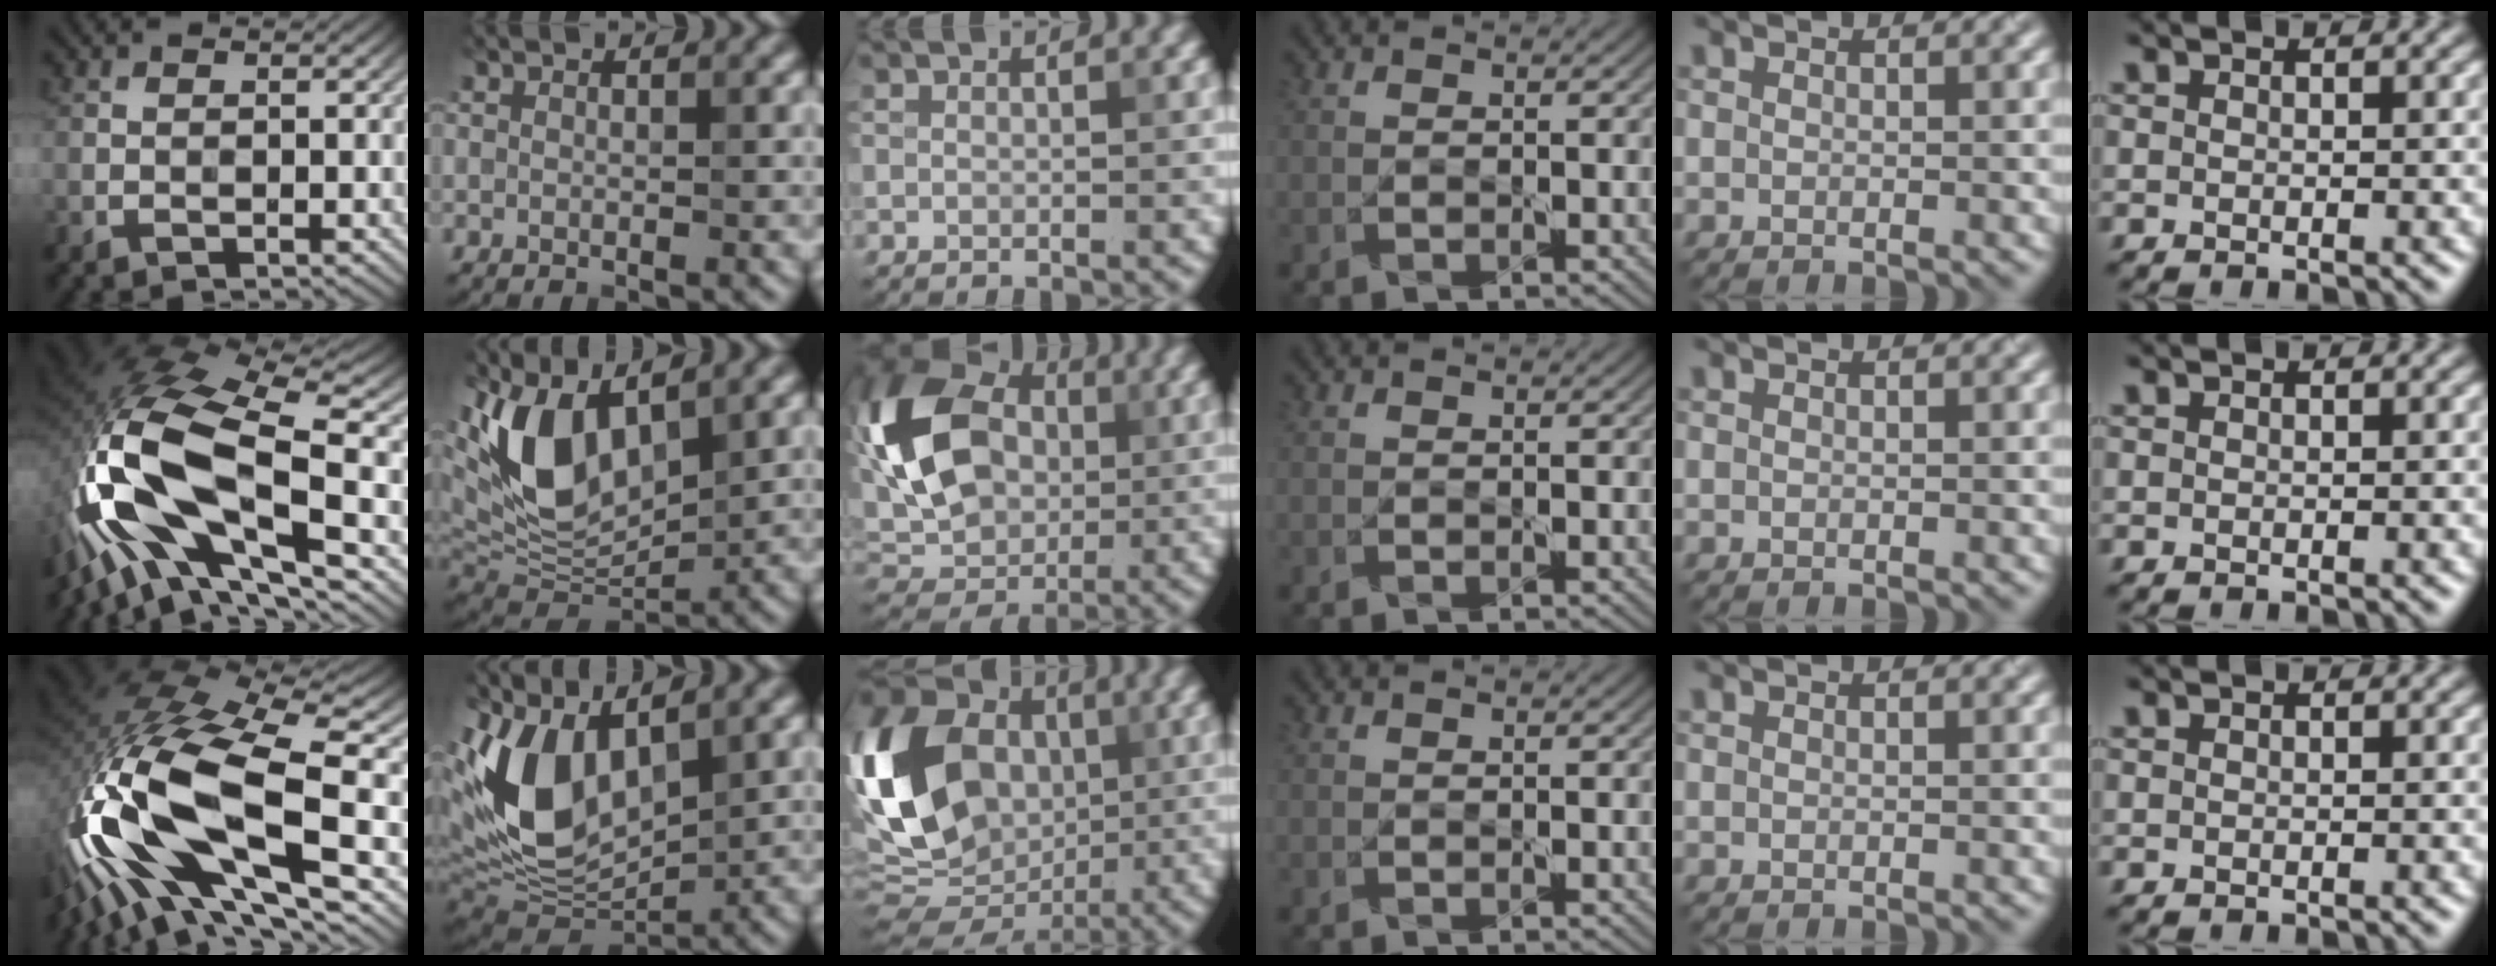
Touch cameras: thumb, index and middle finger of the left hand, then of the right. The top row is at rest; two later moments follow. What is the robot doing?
{"motion": "lift_and_place", "object": "knife"}